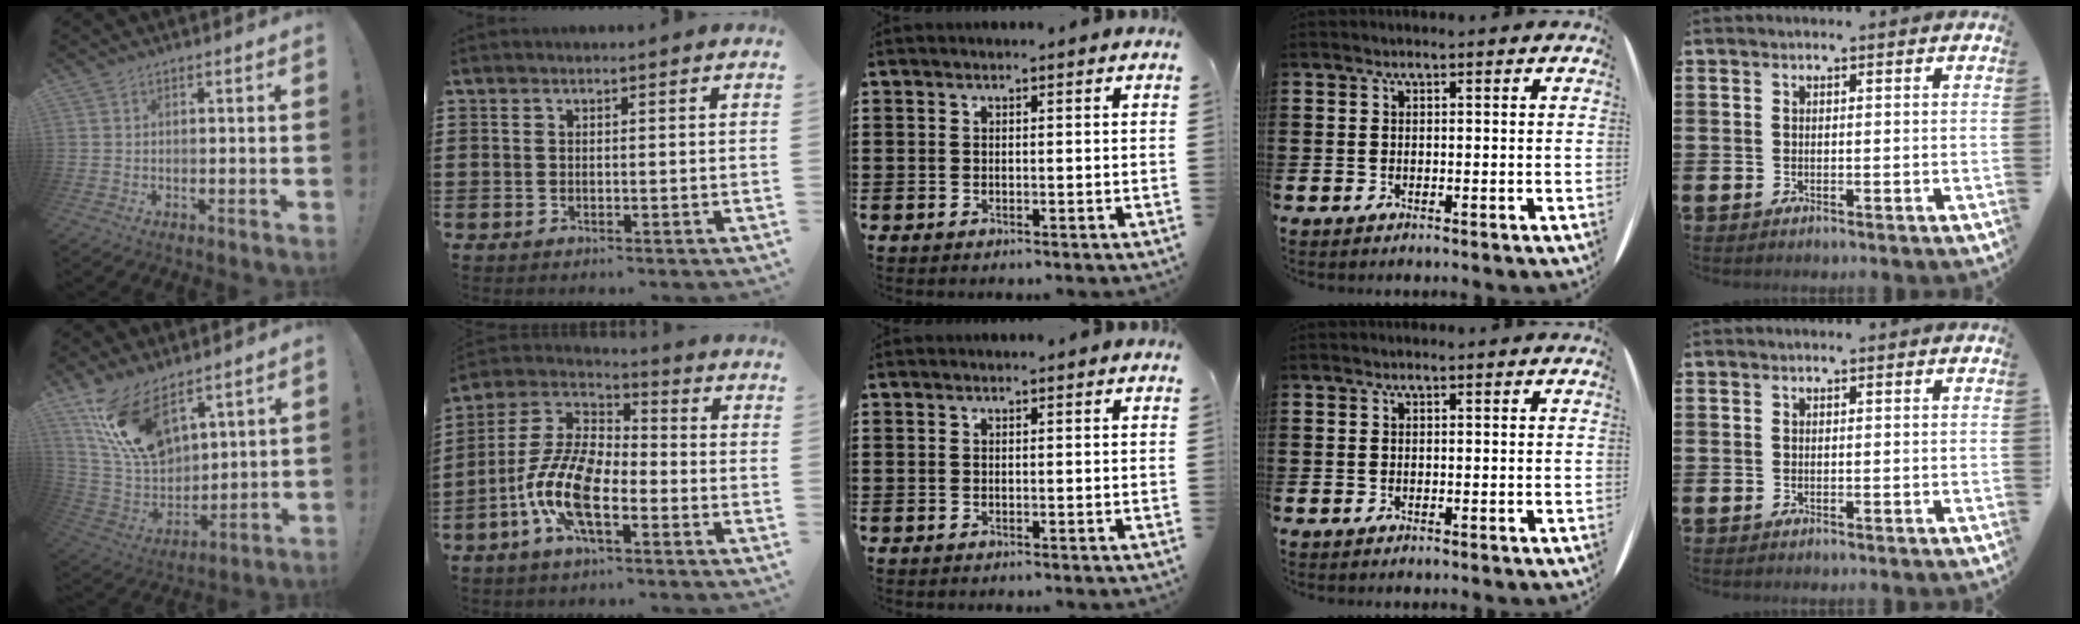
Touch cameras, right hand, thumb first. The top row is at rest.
{"thumb": {"total": 17.4, "force": [11.3, 8.6, 10.0], "torque": [-0.199, -0.071, 0.215]}, "index": {"total": 12.1, "force": [-4.7, 4.9, 10.0], "torque": [-0.251, -0.013, -0.099]}}